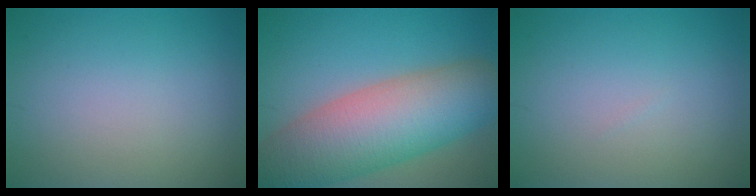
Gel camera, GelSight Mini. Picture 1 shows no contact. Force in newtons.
{"total": 11.8, "press": 11.8, "slide": 0.5}
{"total": 0.0}